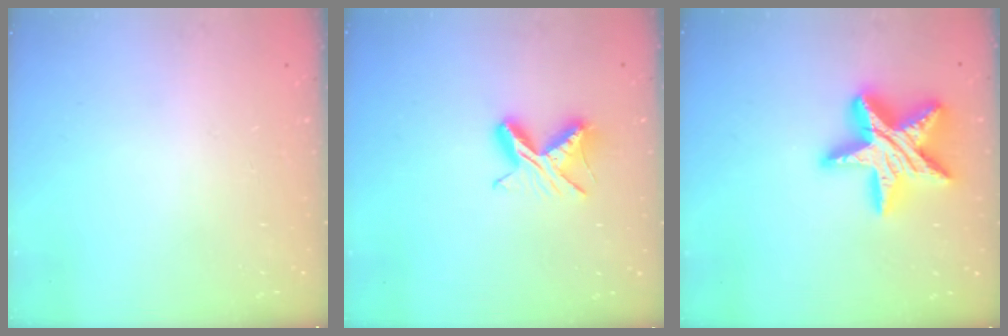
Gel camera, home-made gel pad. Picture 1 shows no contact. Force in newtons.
{"total": 7.8, "press": 7.7, "slide": 0.9}
{"total": 21.2, "press": 21.2, "slide": 1.6}